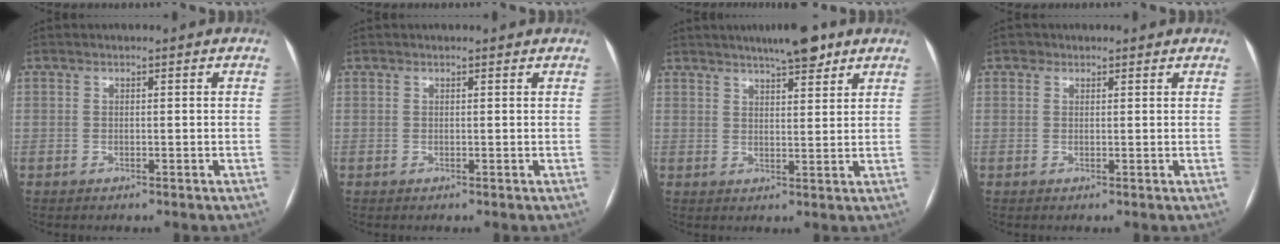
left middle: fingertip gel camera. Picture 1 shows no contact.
{"total": 1.1, "force": [1.0, 0.2, 0.3], "torque": [-0.013, 0.007, 0.013]}
{"total": 7.0, "force": [5.3, 1.3, 4.4], "torque": [-0.066, 0.012, 0.080]}
{"total": 1.4, "force": [0.9, 1.0, 0.0], "torque": [0.005, 0.007, 0.009]}